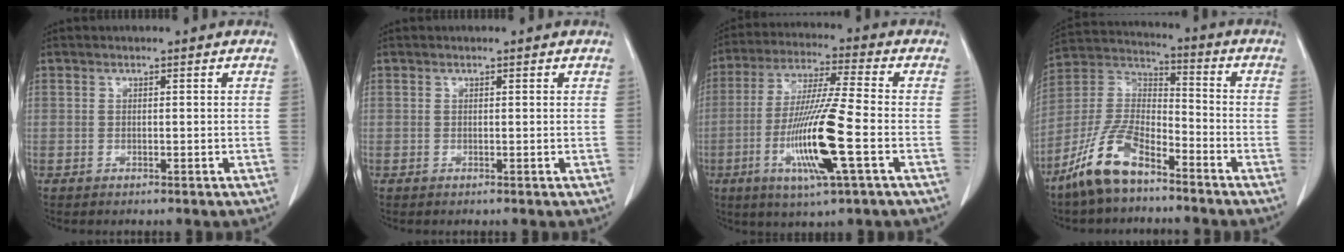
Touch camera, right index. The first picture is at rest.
{"total": 0.0}
{"total": 14.1, "force": [-4.1, 0.0, 13.5], "torque": [-0.268, -0.018, -0.078]}
{"total": 12.0, "force": [-8.5, 4.1, 7.5], "torque": [-0.171, 0.004, -0.167]}